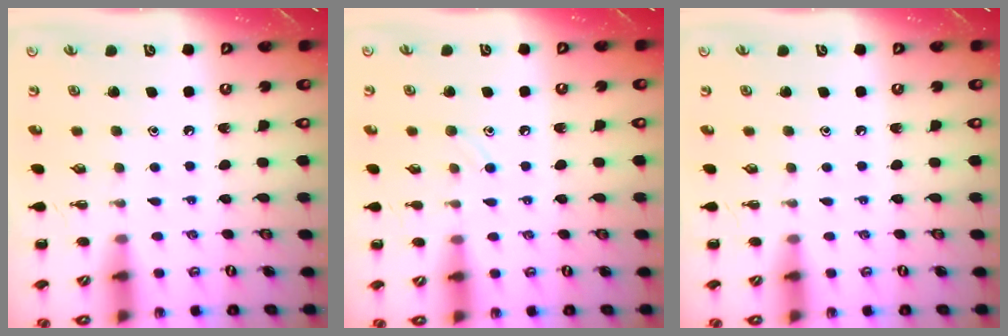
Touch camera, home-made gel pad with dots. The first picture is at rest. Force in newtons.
{"total": 7.1, "press": 6.7, "slide": 2.3}
{"total": 0.0}